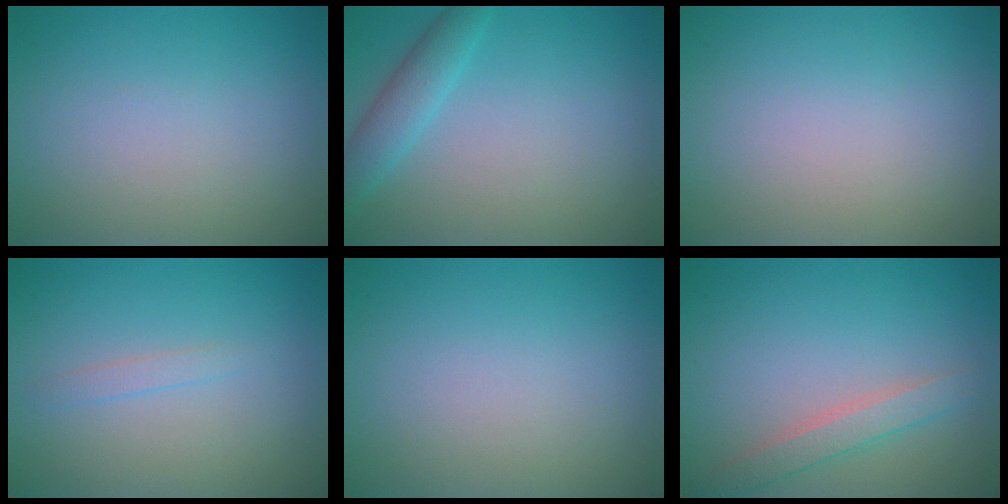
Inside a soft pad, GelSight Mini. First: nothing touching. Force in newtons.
{"total": 2.6, "press": 2.6, "slide": 0.1}
{"total": 0.0}
{"total": 0.8, "press": 0.8, "slide": 0.1}
{"total": 0.0}
{"total": 2.3, "press": 2.3, "slide": 0.1}